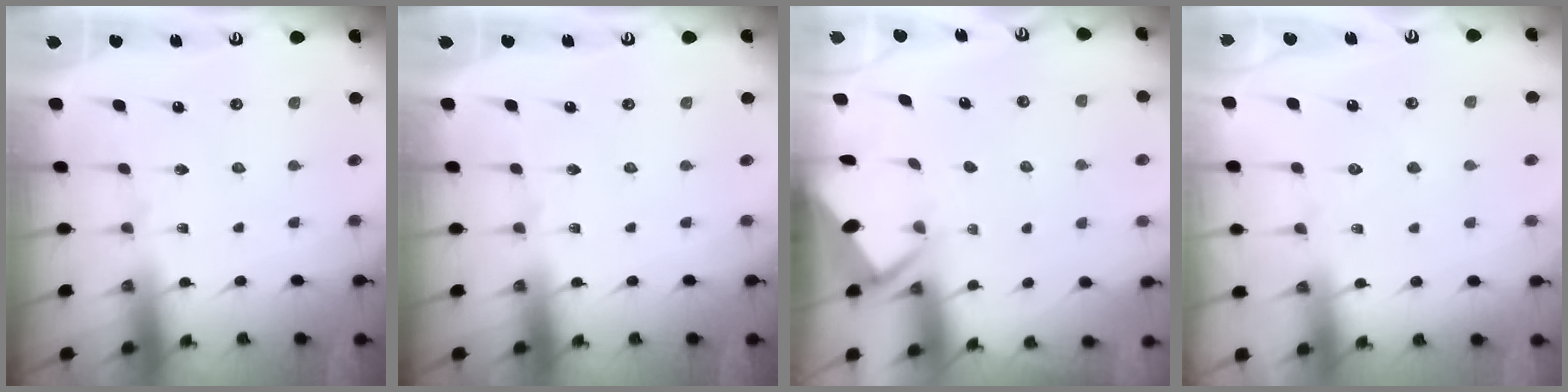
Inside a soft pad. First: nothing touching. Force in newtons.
{"total": 0.0}
{"total": 2.6, "press": 2.6, "slide": 0.4}
{"total": 5.0, "press": 5.0, "slide": 0.6}